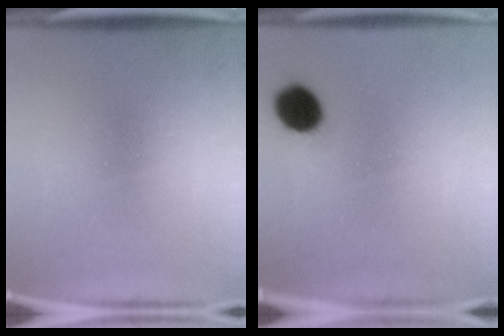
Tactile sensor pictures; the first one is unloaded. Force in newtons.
{"total": 7.8}